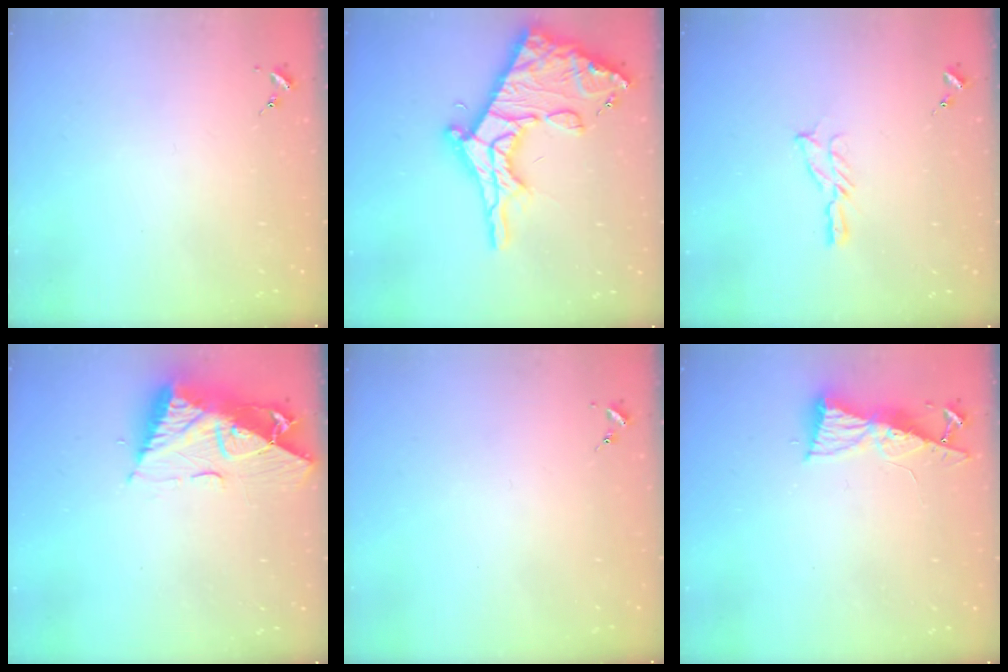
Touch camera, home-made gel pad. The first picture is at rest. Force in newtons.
{"total": 27.1, "press": 27.0, "slide": 2.1}
{"total": 5.3, "press": 5.3, "slide": 0.5}
{"total": 12.2, "press": 12.1, "slide": 1.3}
{"total": 0.0}
{"total": 8.6, "press": 8.6, "slide": 1.1}